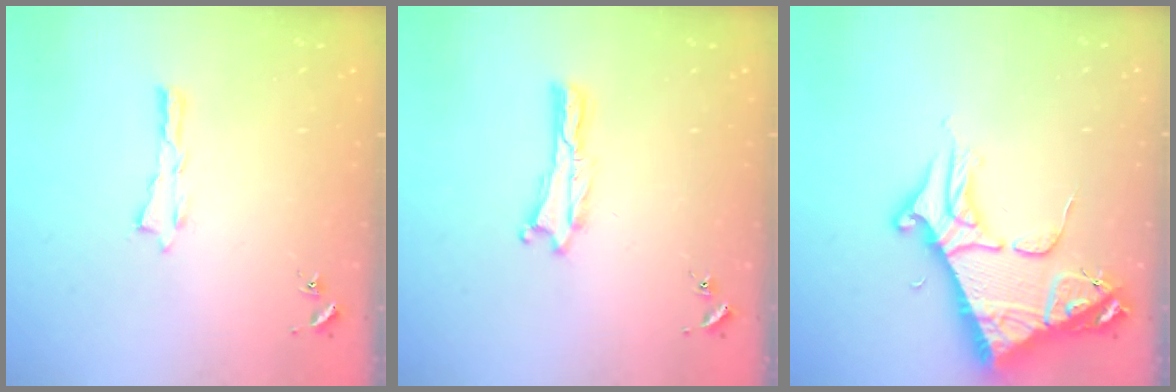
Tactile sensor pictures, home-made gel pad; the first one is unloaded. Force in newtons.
{"total": 0.0}
{"total": 9.0, "press": 9.0, "slide": 1.1}